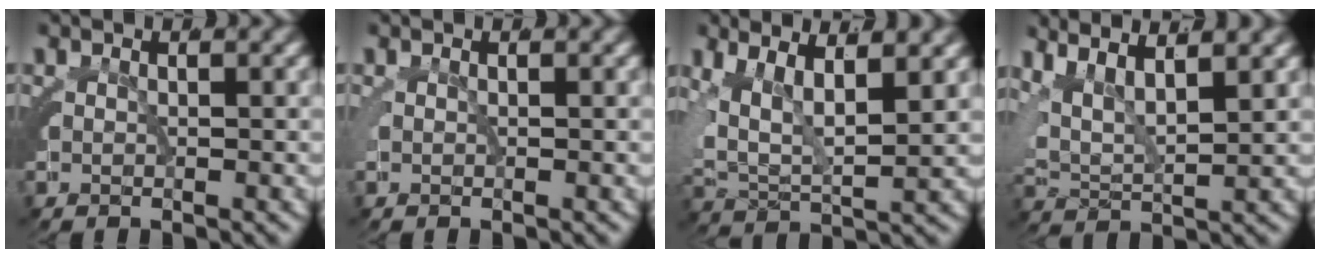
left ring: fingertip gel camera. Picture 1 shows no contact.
{"total": 0.0}
{"total": 8.4, "force": [1.2, 6.2, 5.6], "torque": [-0.126, -0.016, 0.019]}
{"total": 8.6, "force": [2.8, 6.4, 5.0], "torque": [-0.122, -0.003, 0.035]}